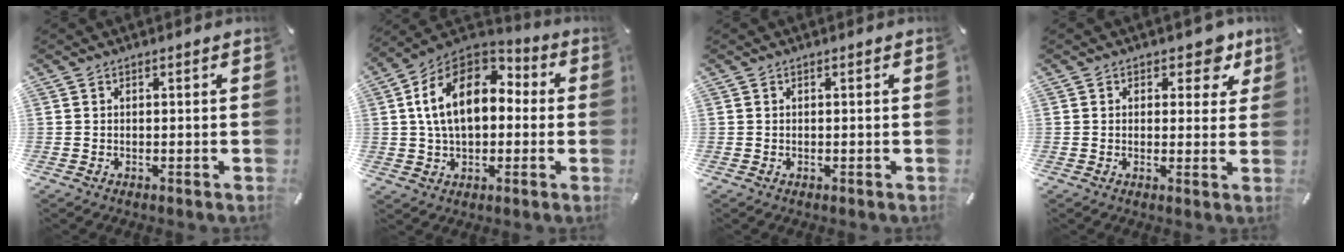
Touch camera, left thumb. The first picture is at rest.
{"total": 16.9, "force": [2.5, 11.3, 12.2], "torque": [-0.239, 0.007, 0.041]}
{"total": 0.0}
{"total": 3.8, "force": [2.0, 2.7, 1.8], "torque": [-0.001, -0.005, 0.026]}